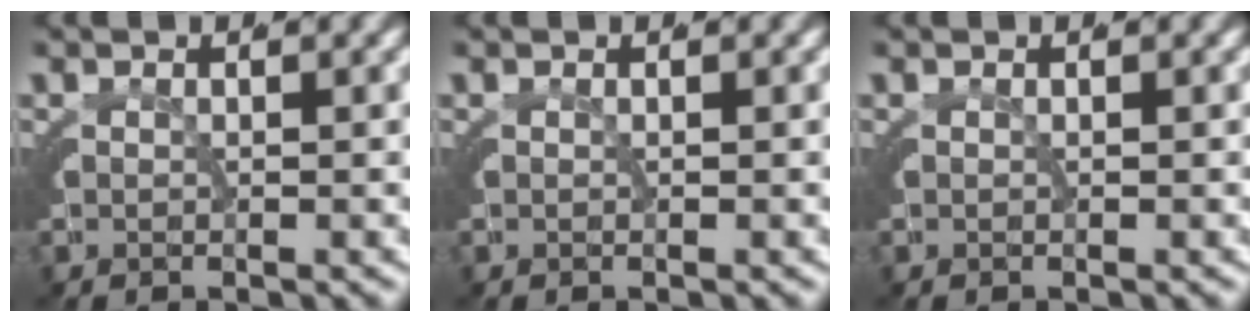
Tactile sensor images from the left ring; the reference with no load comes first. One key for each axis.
{"total": 0.0}
{"total": 0.0}